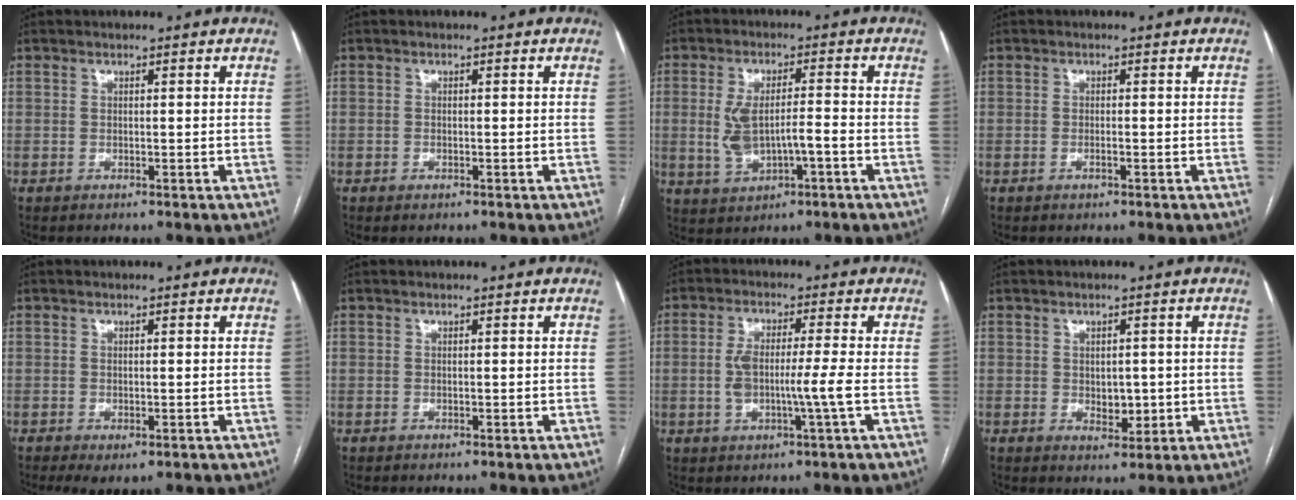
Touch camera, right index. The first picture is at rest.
{"total": 0.6, "force": [-0.4, 0.2, 0.3], "torque": [-0.007, 0.000, -0.003]}
{"total": 6.9, "force": [-1.2, 2.5, 6.3], "torque": [-0.130, 0.011, -0.010]}
{"total": 0.7, "force": [-0.3, 0.1, 0.6], "torque": [-0.015, -0.001, -0.004]}
{"total": 3.2, "force": [-1.6, 1.2, 2.5], "torque": [-0.040, -0.008, -0.018]}
{"total": 0.0}
{"total": 6.2, "force": [-1.0, 0.0, 6.1], "torque": [-0.122, 0.004, -0.015]}
{"total": 3.3, "force": [-0.1, 2.1, 2.5], "torque": [-0.032, -0.003, 0.008]}